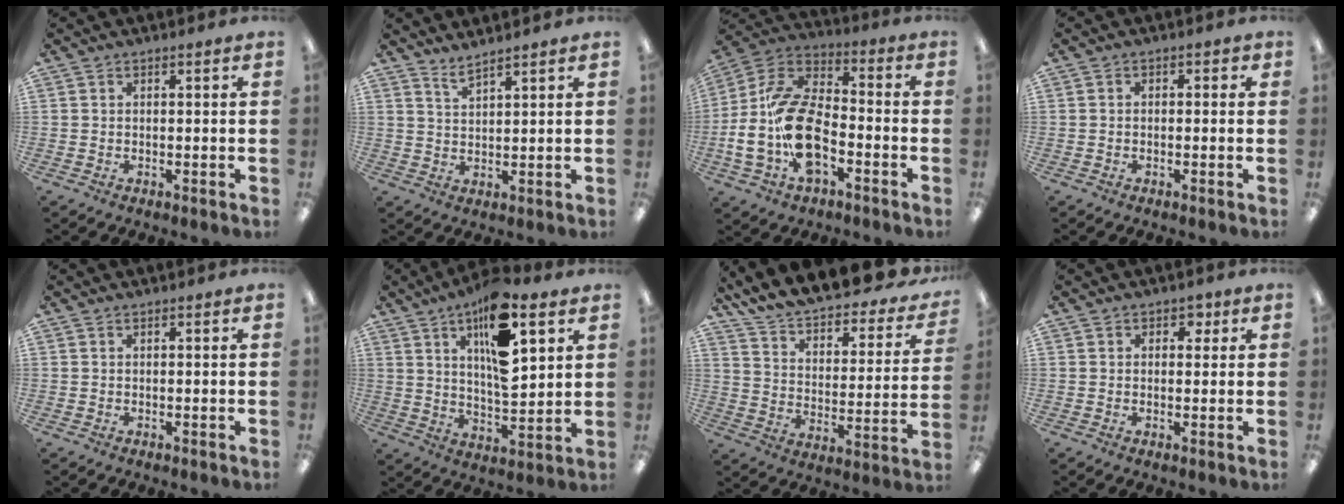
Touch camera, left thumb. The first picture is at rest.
{"total": 3.3, "force": [3.1, -0.2, 1.1], "torque": [-0.028, -0.014, 0.056]}
{"total": 18.7, "force": [-6.5, 11.0, 13.7], "torque": [-0.288, 0.027, -0.115]}
{"total": 1.5, "force": [-1.1, 0.8, 0.5], "torque": [-0.008, 0.006, -0.022]}
{"total": 0.0}
{"total": 17.3, "force": [8.7, 6.6, 13.4], "torque": [-0.204, -0.040, 0.141]}
{"total": 12.6, "force": [11.8, 2.5, 3.7], "torque": [-0.082, -0.101, 0.201]}
{"total": 2.3, "force": [0.8, 1.9, 1.0], "torque": [-0.005, 0.001, 0.010]}